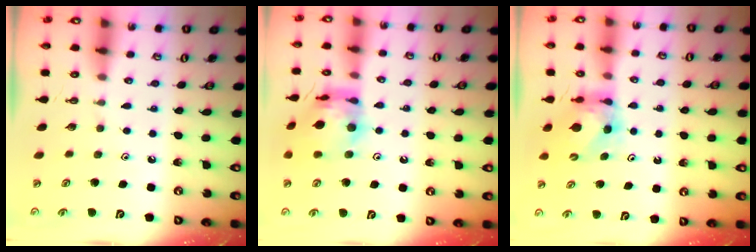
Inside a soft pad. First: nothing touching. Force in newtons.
{"total": 12.3, "press": 12.2, "slide": 1.4}
{"total": 6.3, "press": 6.3, "slide": 0.7}